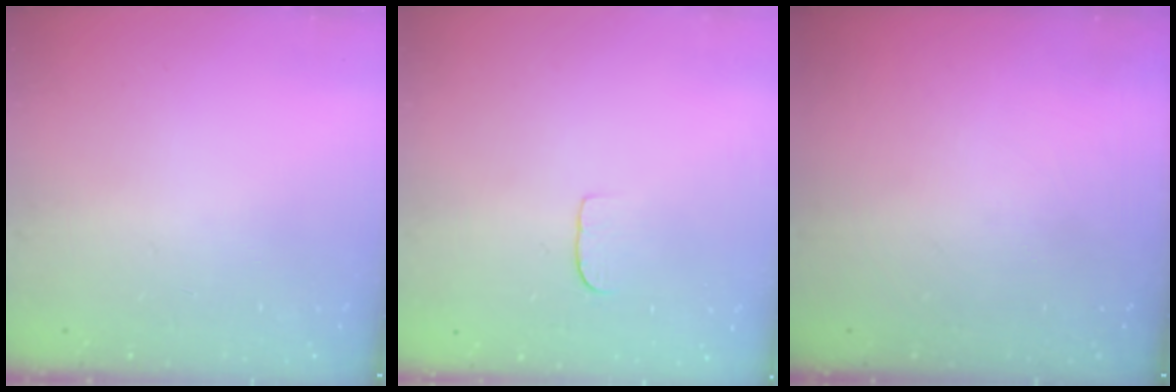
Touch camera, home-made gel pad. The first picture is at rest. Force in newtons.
{"total": 4.5, "press": 4.5, "slide": 0.3}
{"total": 0.0}